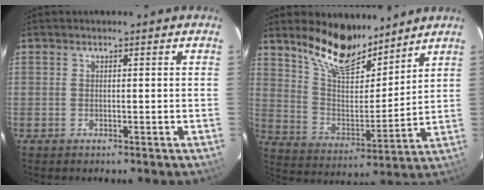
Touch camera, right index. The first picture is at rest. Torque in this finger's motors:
{"motor_torque": [0.91, 1.01, 0.26, 0.08]}